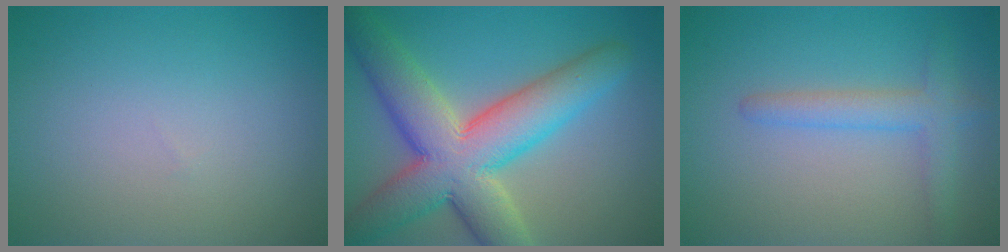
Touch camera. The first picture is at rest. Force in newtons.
{"total": 10.9, "press": 10.9, "slide": 0.6}
{"total": 2.8, "press": 2.8, "slide": 0.2}